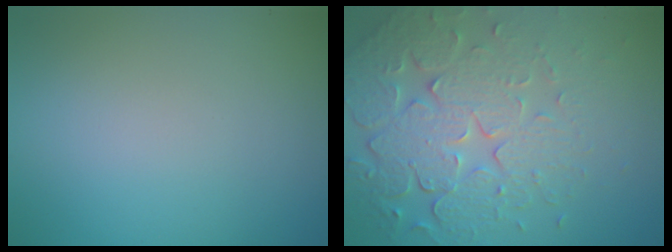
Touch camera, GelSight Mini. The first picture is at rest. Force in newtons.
{"total": 7.4, "press": 5.4, "slide": 5.1}